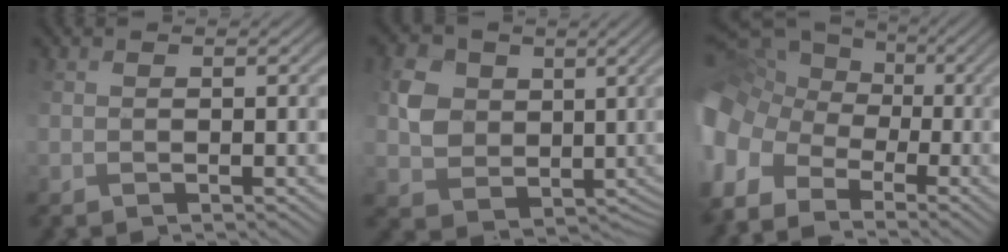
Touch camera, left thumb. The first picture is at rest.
{"total": 7.3, "force": [3.1, 6.2, 2.1], "torque": [-0.067, 0.003, 0.051]}
{"total": 14.5, "force": [-4.6, 10.9, 8.5], "torque": [-0.237, -0.019, -0.058]}